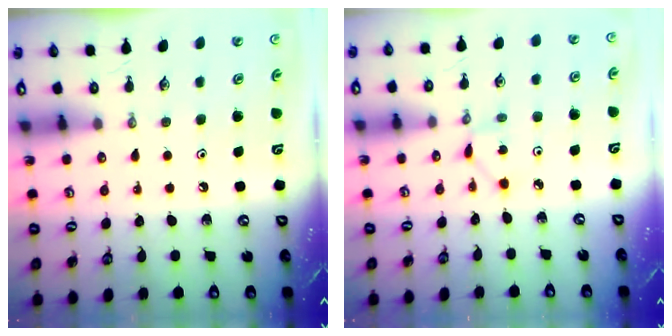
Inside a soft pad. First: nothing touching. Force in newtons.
{"total": 1.4, "press": 1.4, "slide": 0.2}